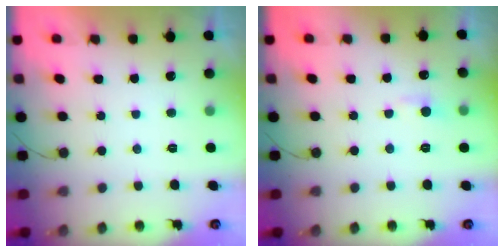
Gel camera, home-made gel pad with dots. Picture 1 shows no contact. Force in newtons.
{"total": 4.3, "press": 4.2, "slide": 0.6}